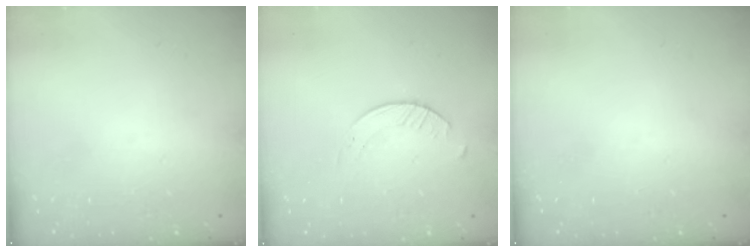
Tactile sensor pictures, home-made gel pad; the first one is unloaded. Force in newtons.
{"total": 1.6, "press": 1.6, "slide": 0.3}
{"total": 0.0}